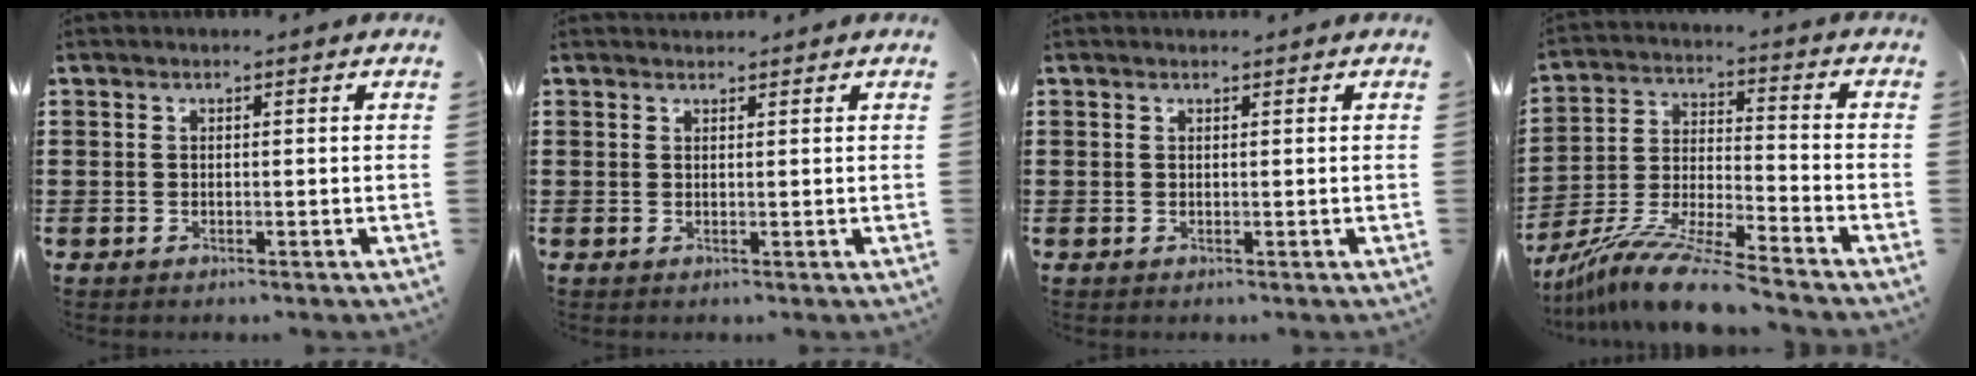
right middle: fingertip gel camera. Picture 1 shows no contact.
{"total": 0.9, "force": [0.9, 0.3, -0.1], "torque": [0.008, -0.003, 0.016]}
{"total": 0.0}
{"total": 11.4, "force": [-10.1, 0.1, 5.3], "torque": [-0.105, 0.010, -0.199]}